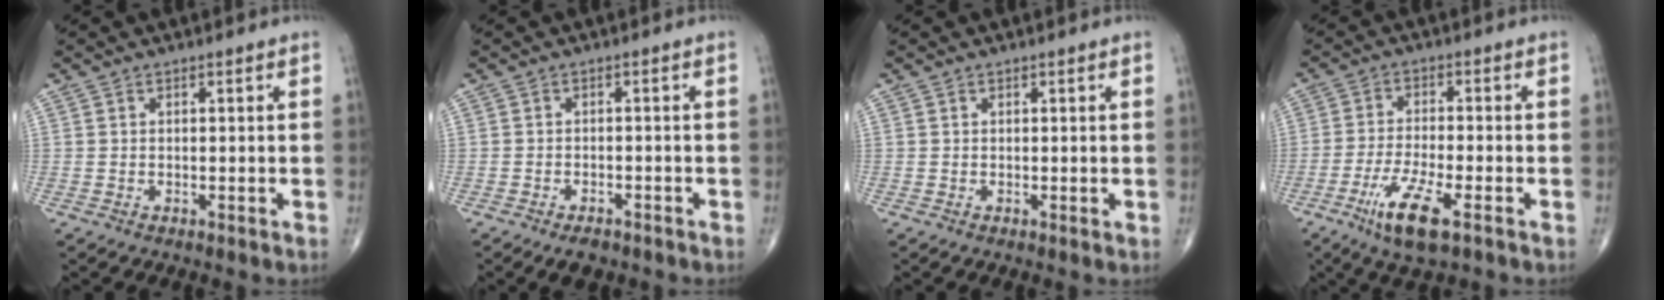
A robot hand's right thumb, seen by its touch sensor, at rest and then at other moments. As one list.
[{"total": 3.3, "force": [-2.5, 1.5, 1.5], "torque": [-0.019, 0.008, -0.035]}, {"total": 0.0}, {"total": 8.8, "force": [-4.5, 1.9, 7.3], "torque": [-0.152, 0.004, -0.080]}]